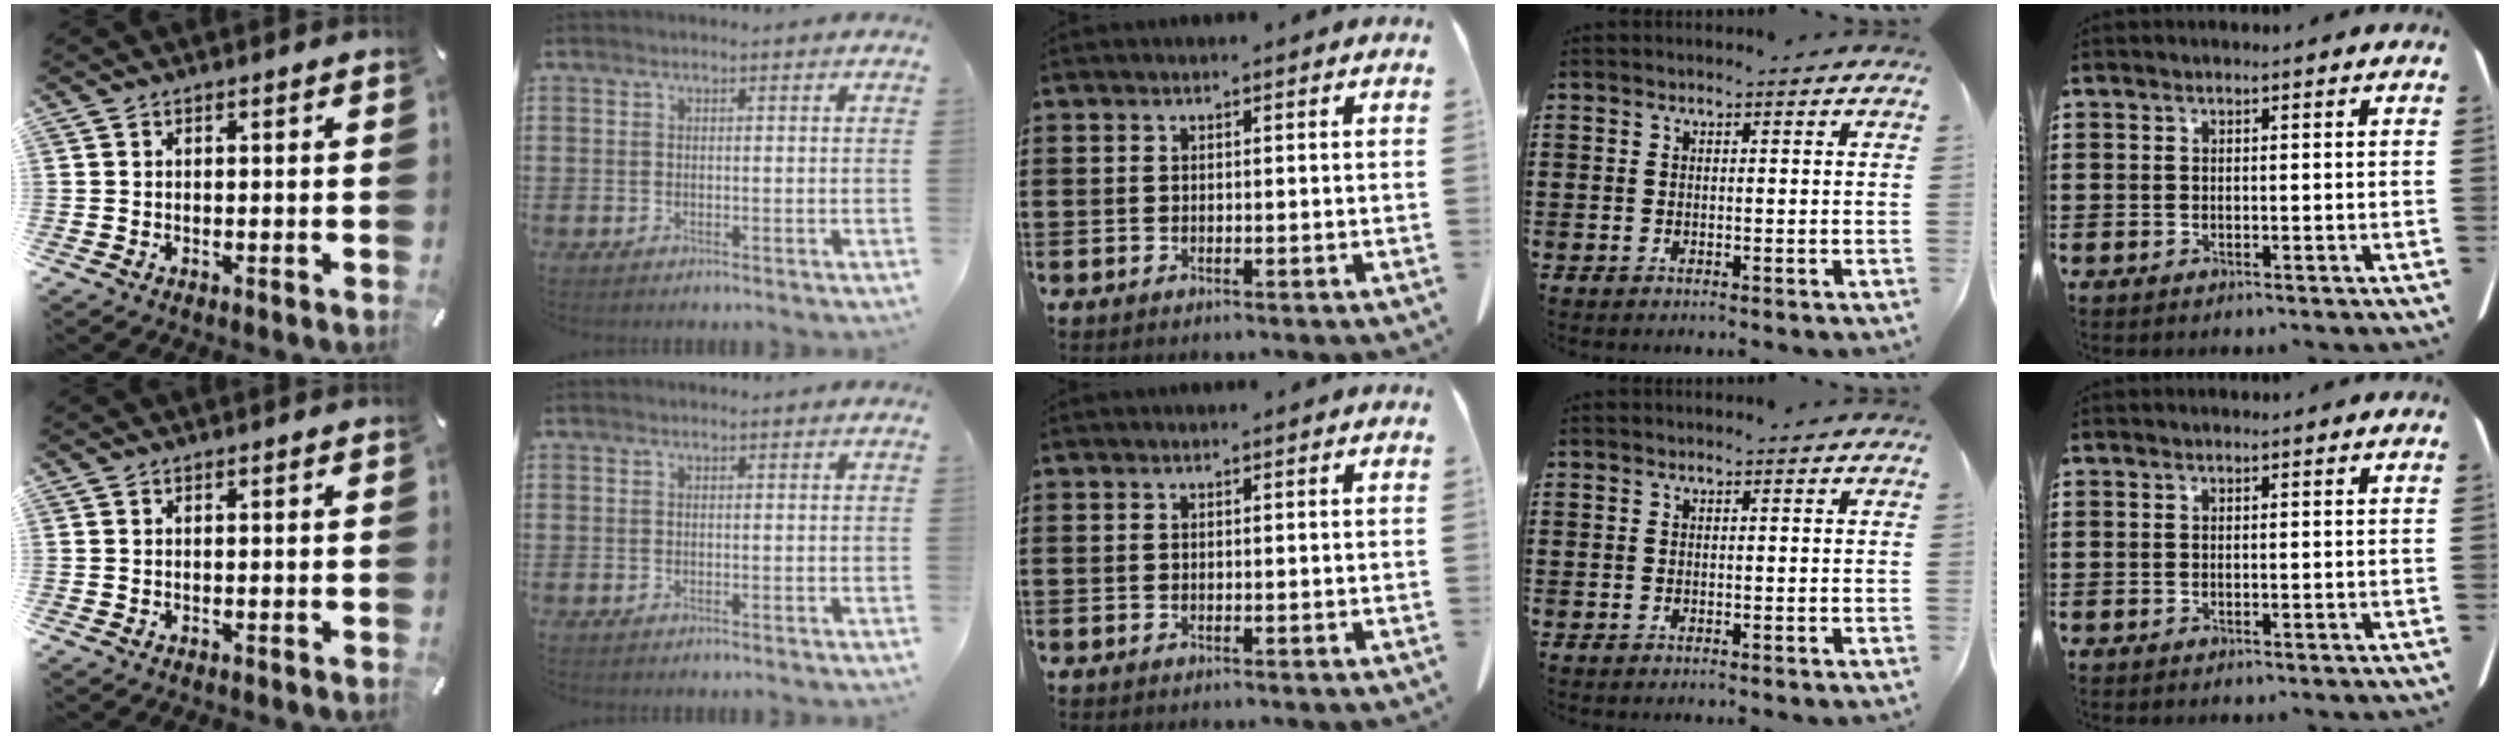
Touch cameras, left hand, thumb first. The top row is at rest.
{}